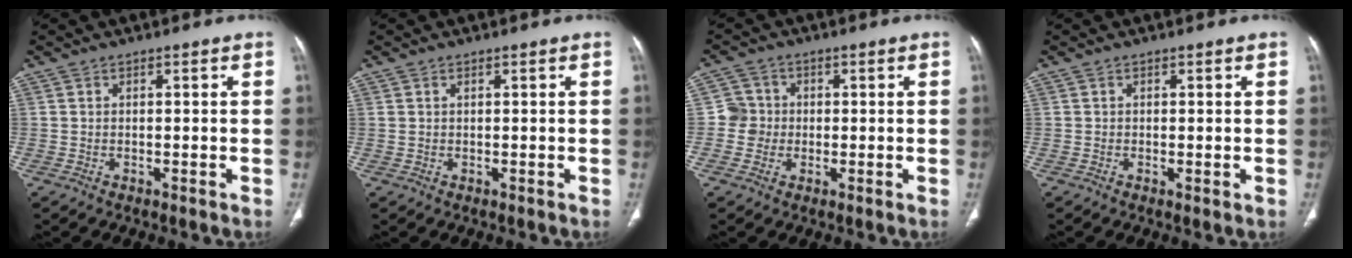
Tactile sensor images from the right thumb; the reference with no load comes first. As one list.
[{"total": 0.5, "force": [0.3, 0.3, 0.3], "torque": [-0.008, 0.006, 0.009]}, {"total": 4.1, "force": [-0.3, 4.0, 0.3], "torque": [0.022, 0.011, -0.013]}, {"total": 0.5, "force": [0.0, 0.1, 0.5], "torque": [-0.013, -0.006, -0.002]}]